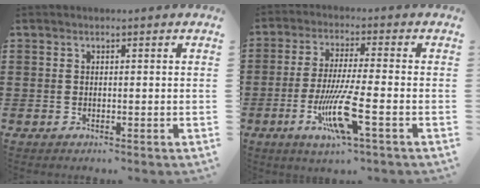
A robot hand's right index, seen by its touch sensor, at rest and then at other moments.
{"total": 9.7, "force": [-3.6, 1.1, 8.9], "torque": [-0.185, -0.018, -0.070]}